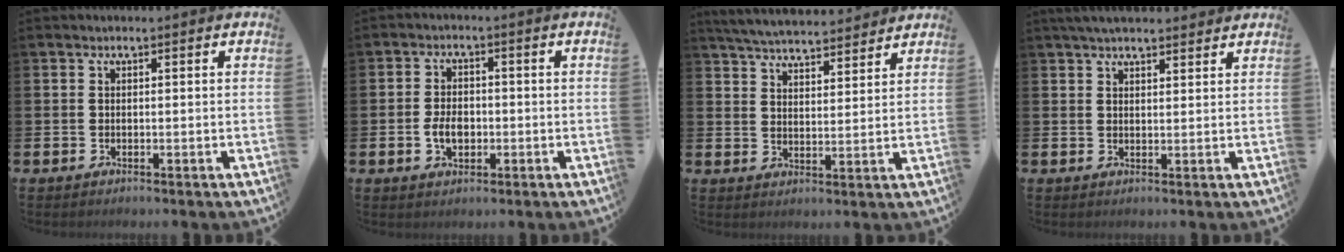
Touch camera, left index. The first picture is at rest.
{"total": 3.7, "force": [-0.7, 2.4, 2.6], "torque": [-0.041, 0.001, -0.016]}
{"total": 5.6, "force": [5.5, 0.7, 0.8], "torque": [-0.035, -0.032, 0.097]}
{"total": 3.6, "force": [3.4, 0.7, 1.1], "torque": [-0.029, -0.005, 0.062]}